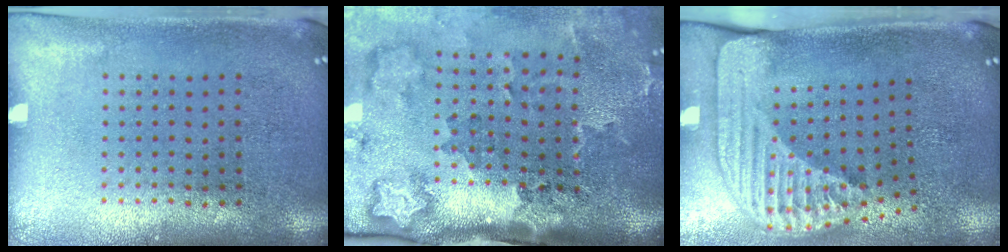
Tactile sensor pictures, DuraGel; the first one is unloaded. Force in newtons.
{"total": 3.8, "press": 2.4, "slide": 2.9}
{"total": 2.4, "press": 1.8, "slide": 1.7}